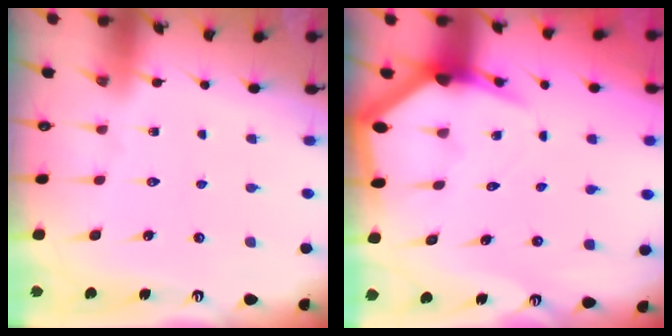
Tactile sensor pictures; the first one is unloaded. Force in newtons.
{"total": 5.4, "press": 5.4, "slide": 0.6}